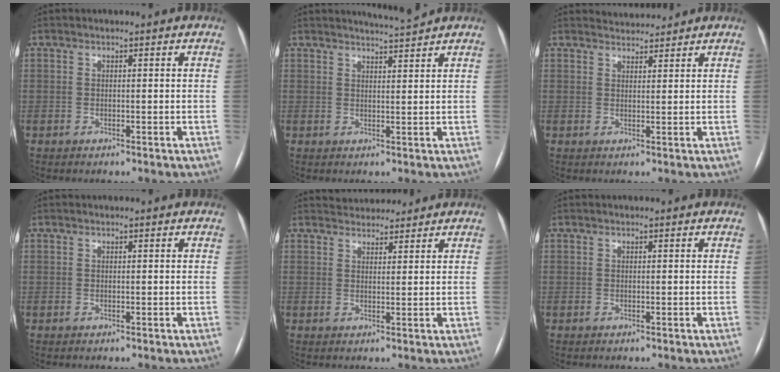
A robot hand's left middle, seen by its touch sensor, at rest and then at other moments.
{"total": 3.0, "force": [2.8, -1.0, 0.0], "torque": [-0.006, -0.010, 0.048]}
{"total": 3.0, "force": [3.0, 0.4, 0.0], "torque": [-0.008, 0.013, 0.050]}
{"total": 0.0}
{"total": 5.2, "force": [4.9, 1.4, 0.7], "torque": [-0.011, 0.021, 0.071]}
{"total": 0.0}